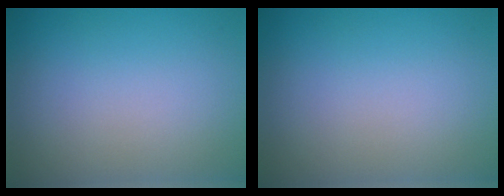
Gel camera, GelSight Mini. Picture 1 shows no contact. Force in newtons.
{"total": 0.0}